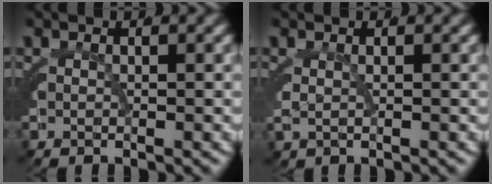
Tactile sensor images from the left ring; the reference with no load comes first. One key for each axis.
{"total": 0.8, "fx": 0.4, "fy": 0.0, "fz": 0.7, "tx": -0.023, "ty": -0.009, "tz": 0.015}